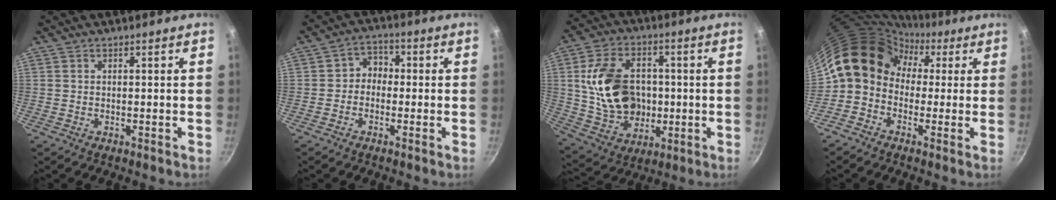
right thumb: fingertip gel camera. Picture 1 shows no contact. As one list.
[{"total": 4.0, "force": [-0.8, 3.4, 2.0], "torque": [-0.003, 0.021, -0.025]}, {"total": 17.6, "force": [0.9, 13.2, 11.7], "torque": [-0.186, 0.011, 0.029]}, {"total": 12.5, "force": [1.0, 10.5, 6.8], "torque": [-0.086, 0.039, -0.011]}]